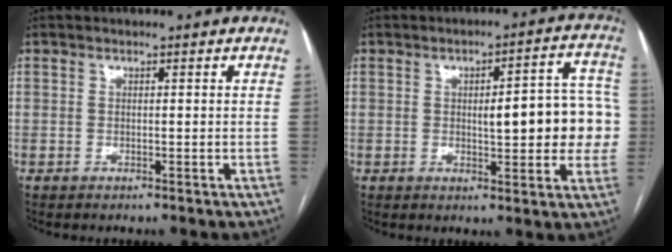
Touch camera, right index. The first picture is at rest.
{"total": 12.1, "force": [-0.2, 3.5, 11.6], "torque": [-0.132, 0.029, 0.000]}